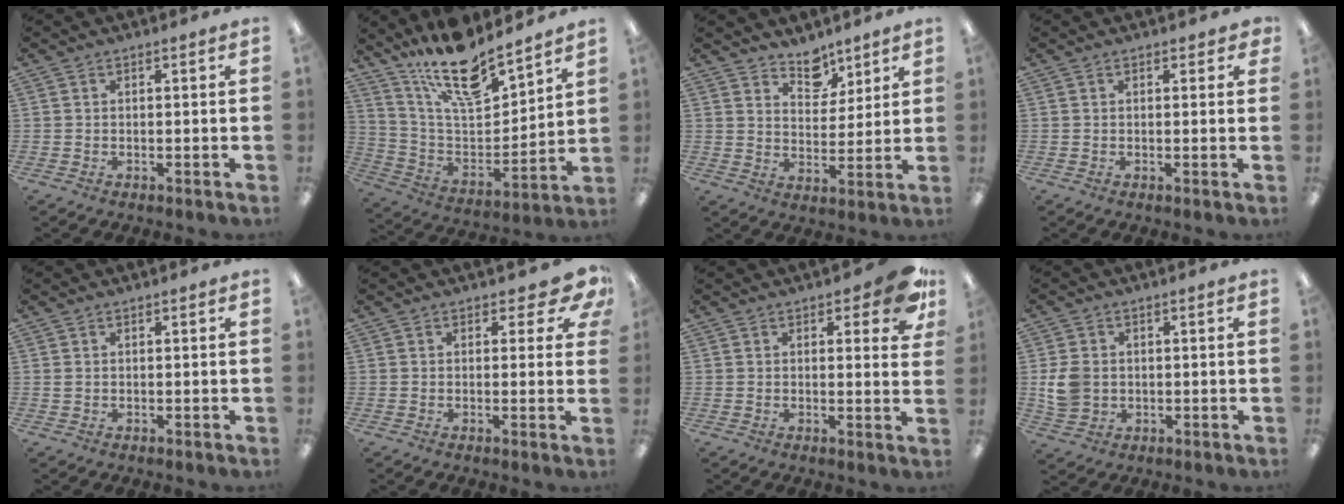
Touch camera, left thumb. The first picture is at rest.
{"total": 18.5, "force": [15.1, 5.2, 9.3], "torque": [-0.170, -0.103, 0.262]}
{"total": 7.8, "force": [6.5, 4.1, 1.6], "torque": [-0.010, -0.048, 0.117]}
{"total": 1.2, "force": [0.7, 0.9, 0.5], "torque": [-0.002, 0.000, 0.011]}
{"total": 0.9, "force": [0.4, 0.7, 0.5], "torque": [-0.011, 0.003, 0.007]}
{"total": 5.3, "force": [2.8, 3.0, 3.4], "torque": [-0.037, -0.009, 0.048]}
{"total": 7.8, "force": [4.3, 3.1, 5.7], "torque": [-0.058, -0.020, 0.069]}
{"total": 6.8, "force": [0.5, 5.8, 3.5], "torque": [-0.081, 0.007, 0.013]}